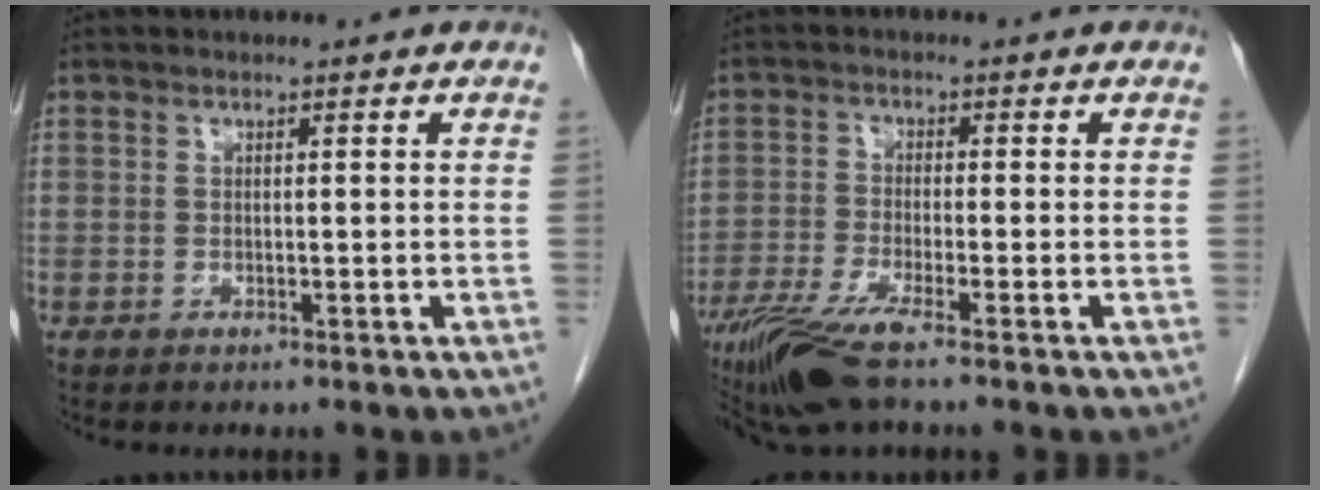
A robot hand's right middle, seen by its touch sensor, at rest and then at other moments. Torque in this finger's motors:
{"motor_torque": [1.18, -0.96, 0.36, 0.16]}